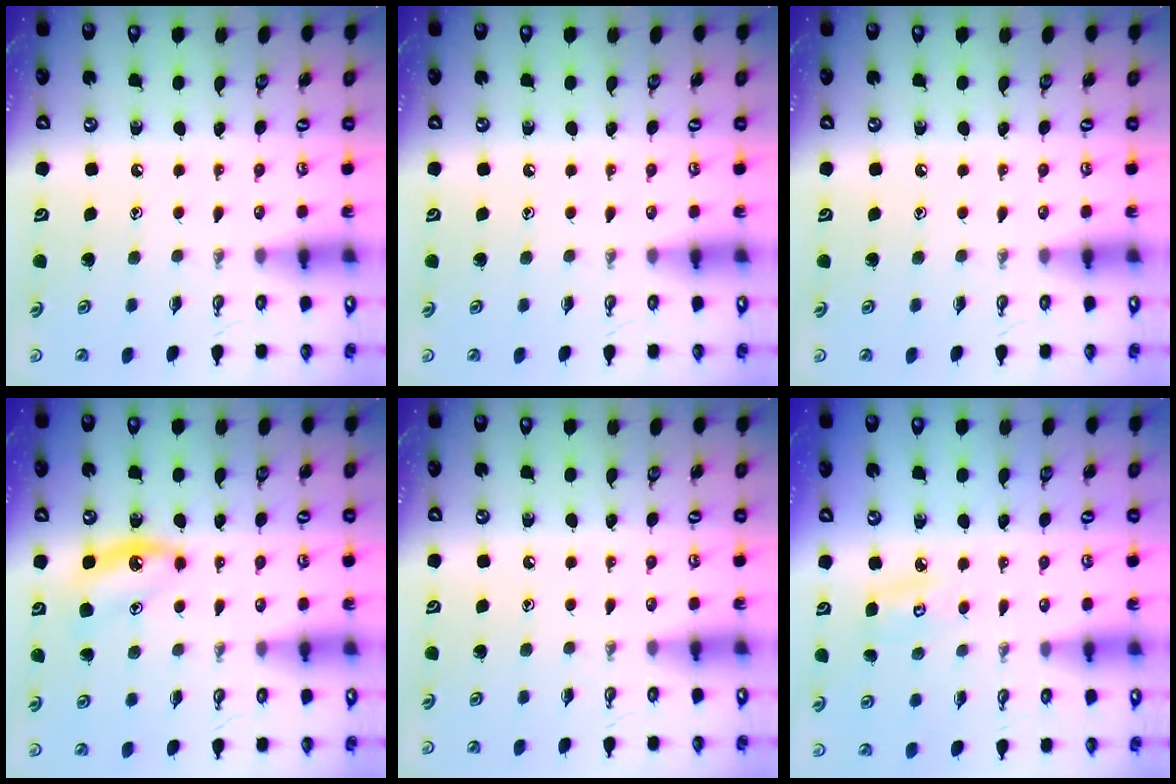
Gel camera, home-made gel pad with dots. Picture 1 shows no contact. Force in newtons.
{"total": 0.0}
{"total": 0.0}
{"total": 7.1, "press": 7.0, "slide": 0.8}
{"total": 0.0}
{"total": 4.8, "press": 4.8, "slide": 0.4}